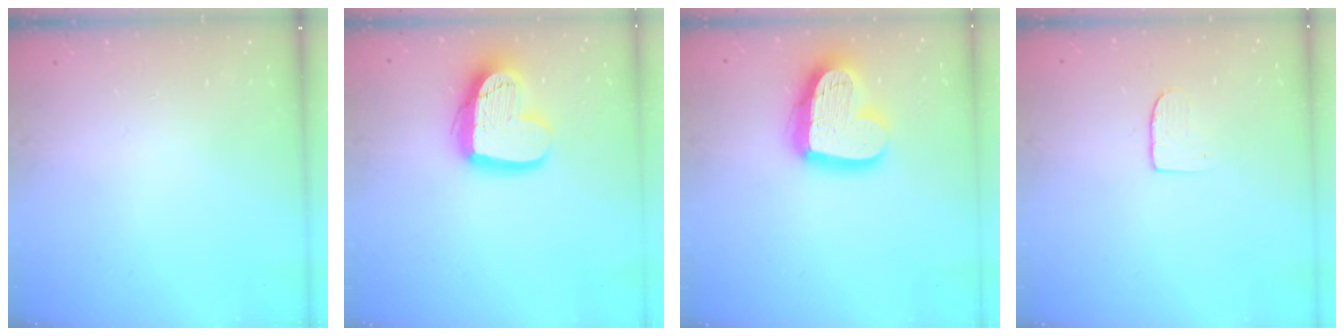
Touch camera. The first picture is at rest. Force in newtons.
{"total": 16.3, "press": 16.3, "slide": 1.3}
{"total": 21.4, "press": 21.3, "slide": 2.1}
{"total": 5.1, "press": 5.1, "slide": 0.4}